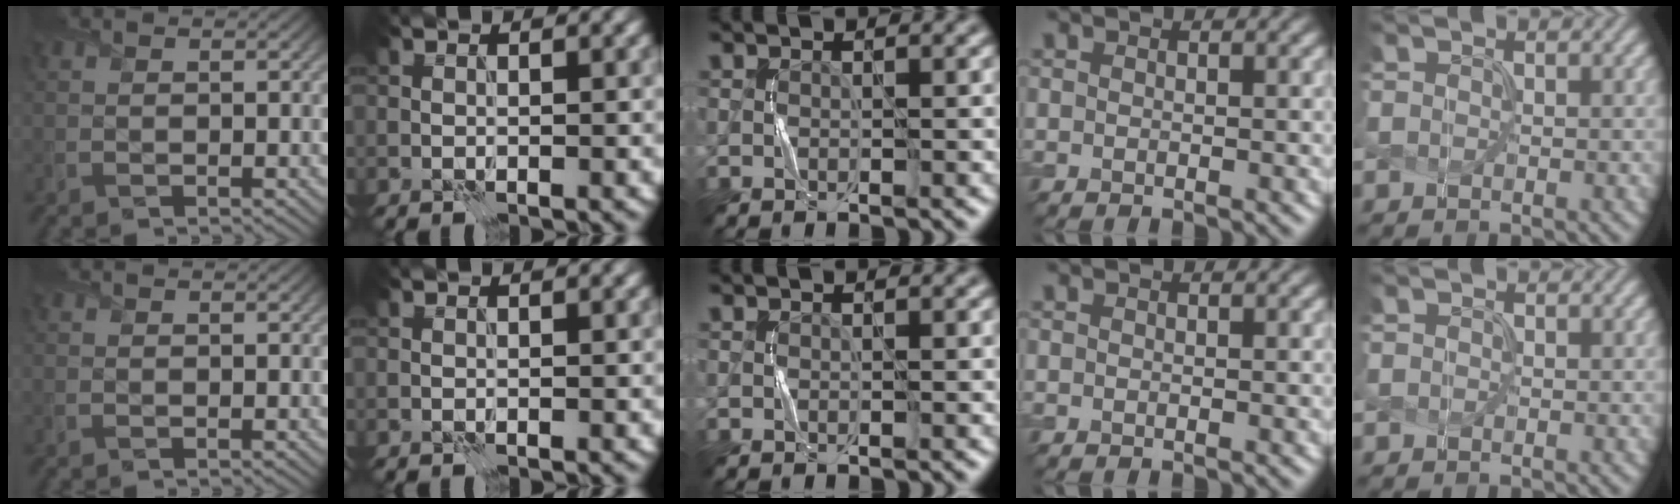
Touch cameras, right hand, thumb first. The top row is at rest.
{}